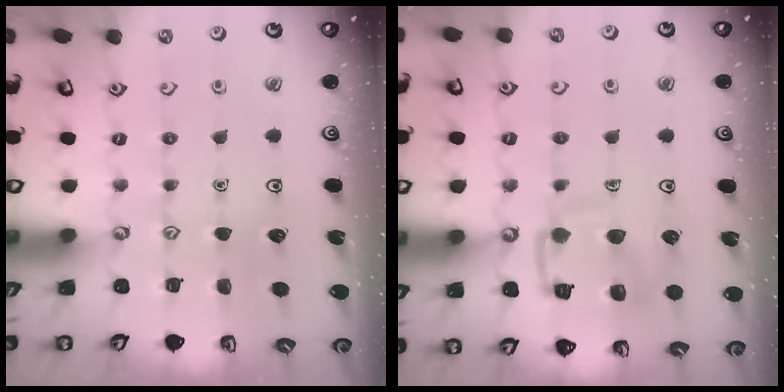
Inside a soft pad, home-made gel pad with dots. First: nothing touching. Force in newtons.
{"total": 13.0, "press": 12.9, "slide": 1.5}